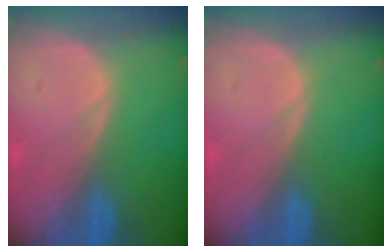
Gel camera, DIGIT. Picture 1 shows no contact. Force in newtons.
{"total": 0.0}